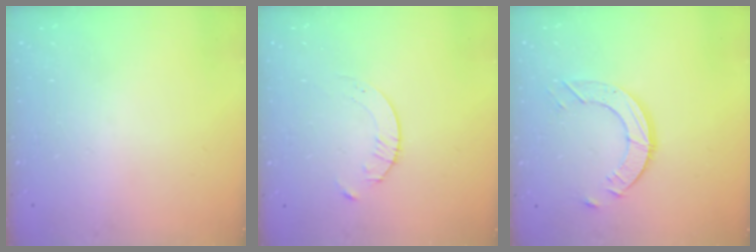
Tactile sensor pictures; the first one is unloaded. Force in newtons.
{"total": 4.1, "press": 4.0, "slide": 0.5}
{"total": 8.4, "press": 8.4, "slide": 0.5}